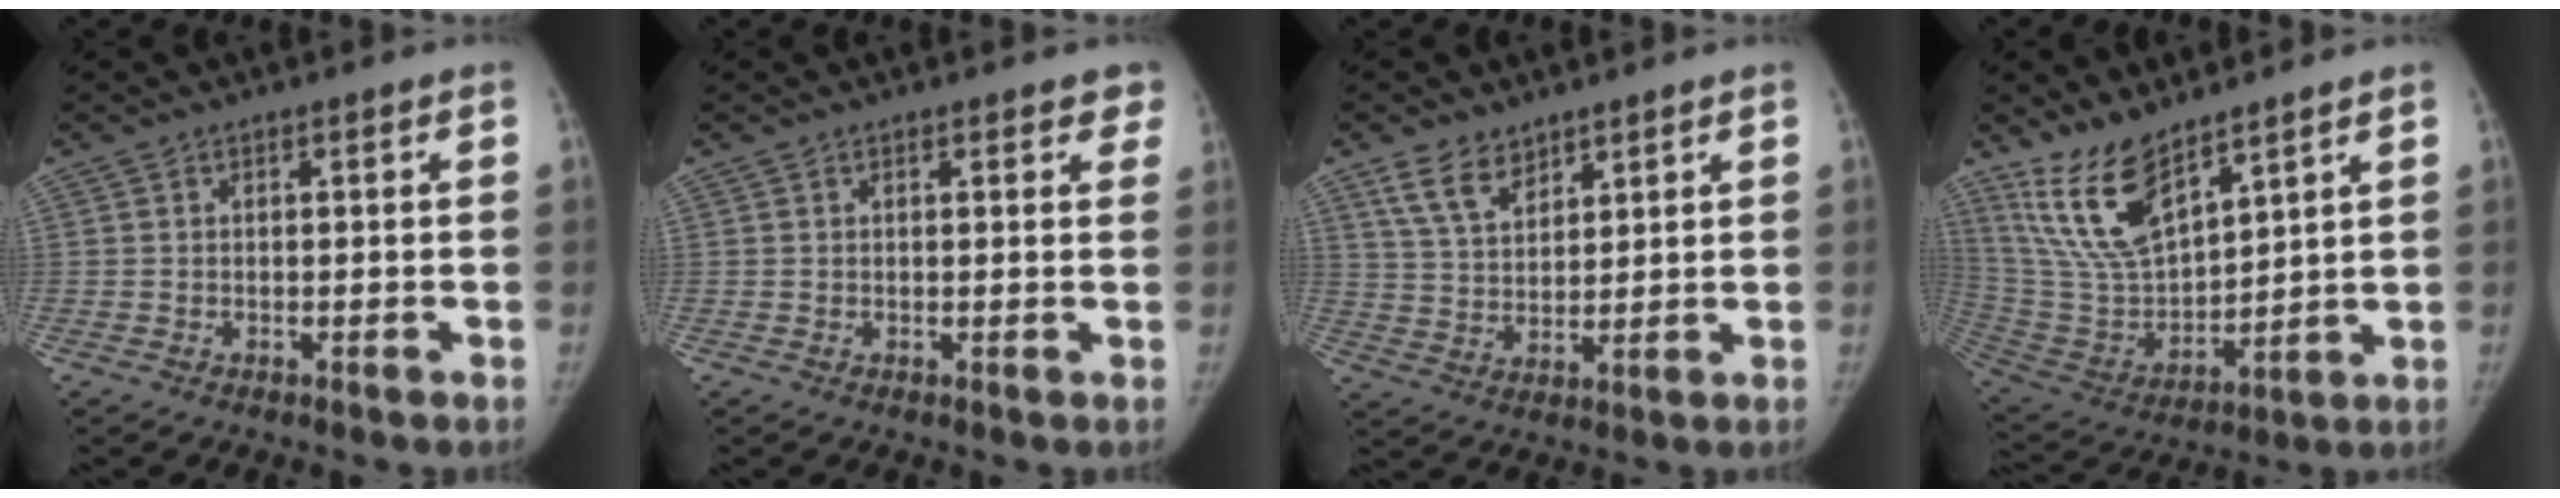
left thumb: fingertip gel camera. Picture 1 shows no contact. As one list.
[{"total": 3.5, "force": [2.6, 1.3, 1.9], "torque": [0.008, -0.003, 0.022]}, {"total": 7.4, "force": [5.1, 4.2, 3.4], "torque": [-0.044, -0.027, 0.105]}, {"total": 14.5, "force": [10.4, 5.5, 8.6], "torque": [-0.140, -0.058, 0.224]}]